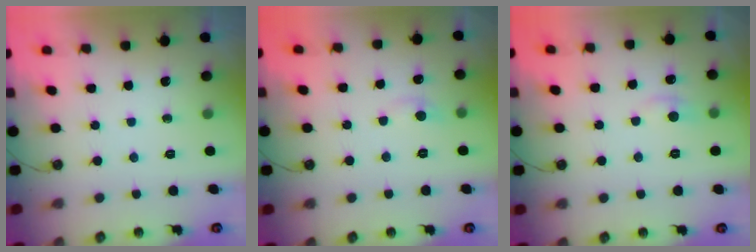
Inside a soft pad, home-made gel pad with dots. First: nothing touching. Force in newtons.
{"total": 1.3, "press": 1.0, "slide": 0.8}
{"total": 1.6, "press": 1.4, "slide": 0.8}